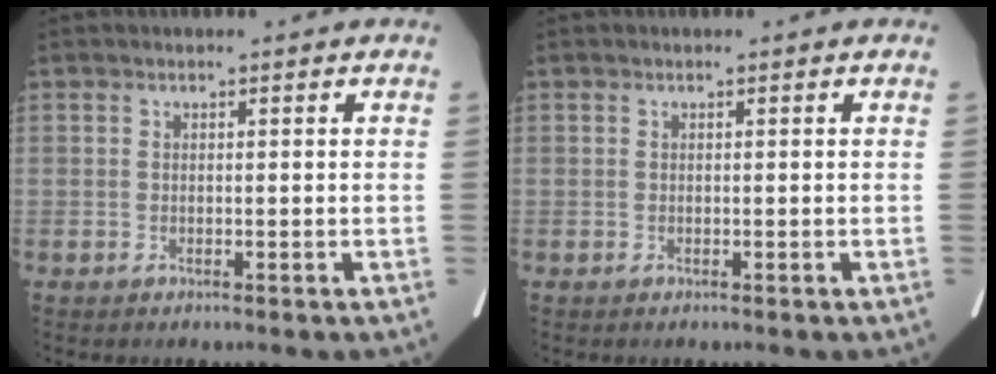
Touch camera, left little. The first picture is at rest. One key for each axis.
{"total": 0.0}